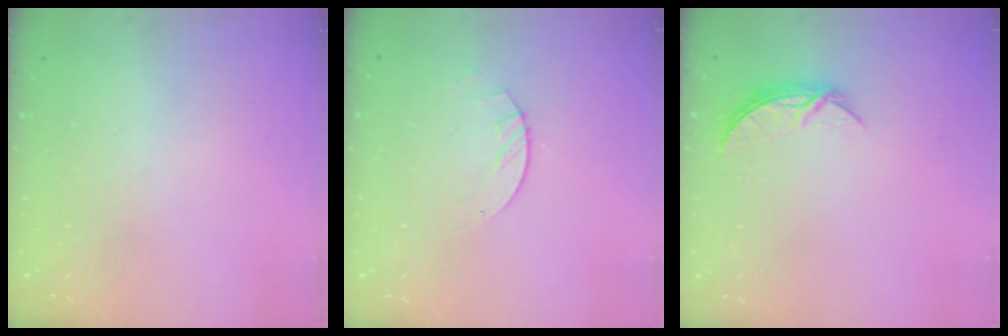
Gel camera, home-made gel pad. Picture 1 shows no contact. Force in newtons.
{"total": 2.8, "press": 2.8, "slide": 0.4}
{"total": 5.6, "press": 5.6, "slide": 0.5}